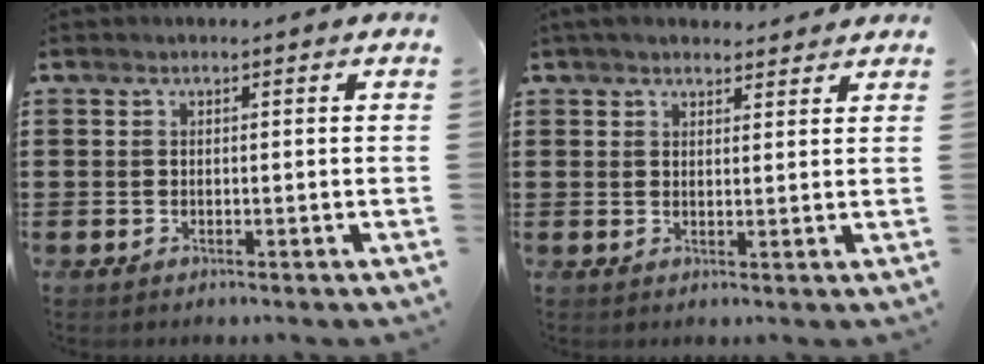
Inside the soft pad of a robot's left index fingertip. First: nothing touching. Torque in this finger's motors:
{"motor_torque": [2.14, 0.00, 0.24, 0.04]}